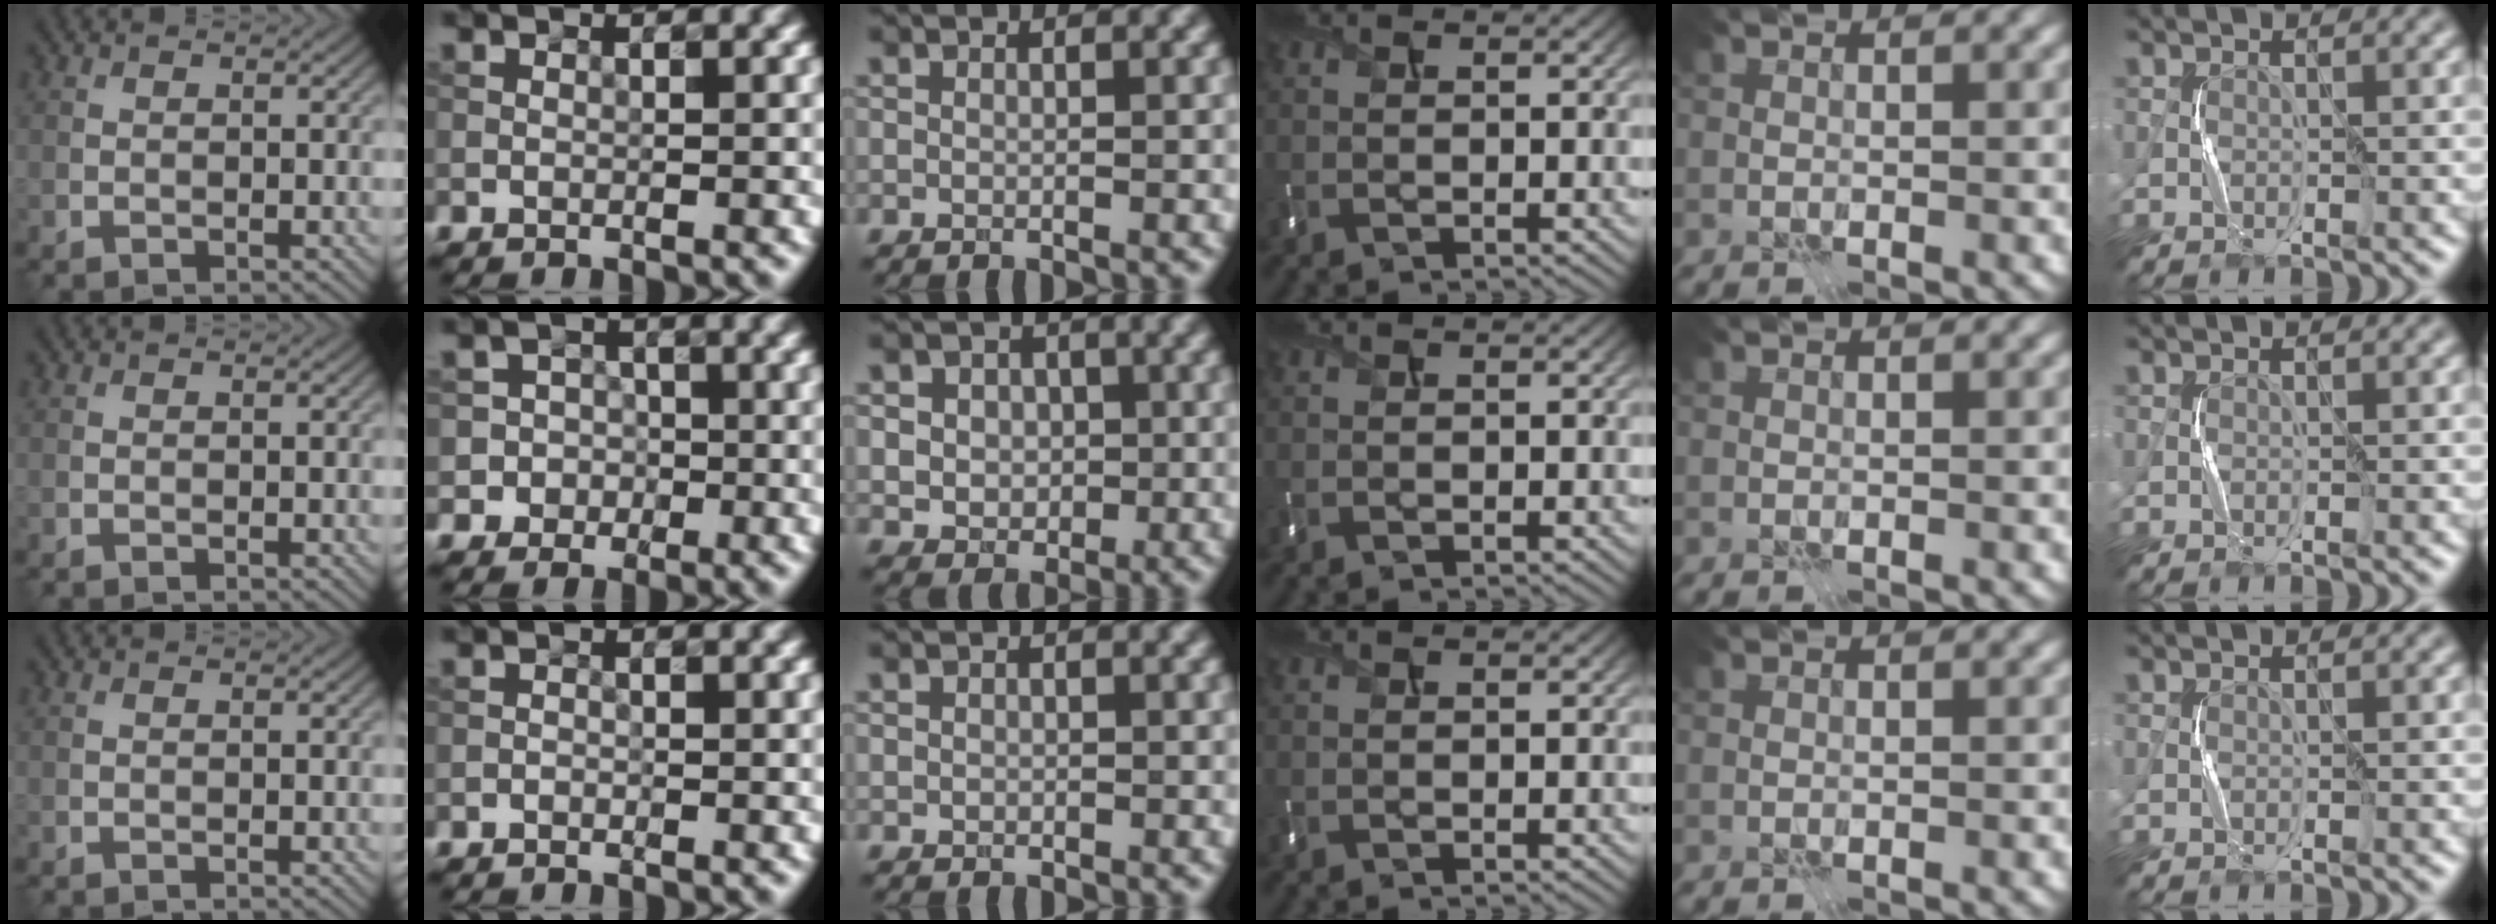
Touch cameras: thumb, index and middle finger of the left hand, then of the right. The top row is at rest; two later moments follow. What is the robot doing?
{"motion": "press", "object": "memory foam"}